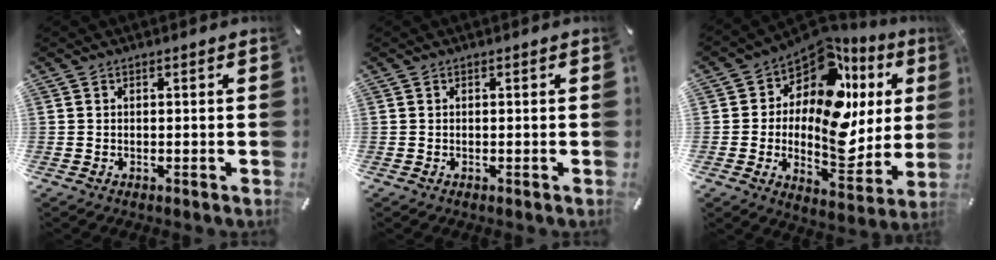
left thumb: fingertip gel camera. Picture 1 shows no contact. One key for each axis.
{"total": 0.0}
{"total": 15.7, "fx": 5.2, "fy": 9.3, "fz": 11.5, "tx": -0.182, "ty": -0.079, "tz": 0.082}